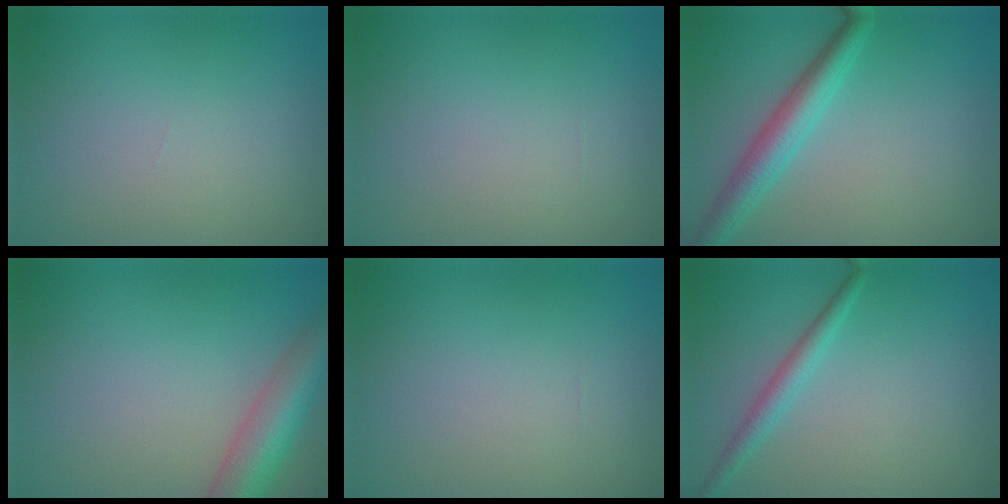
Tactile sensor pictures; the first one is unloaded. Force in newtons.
{"total": 0.0}
{"total": 3.9, "press": 3.9, "slide": 0.0}
{"total": 5.8, "press": 5.8, "slide": 0.3}
{"total": 0.0}
{"total": 2.0, "press": 2.0, "slide": 0.1}